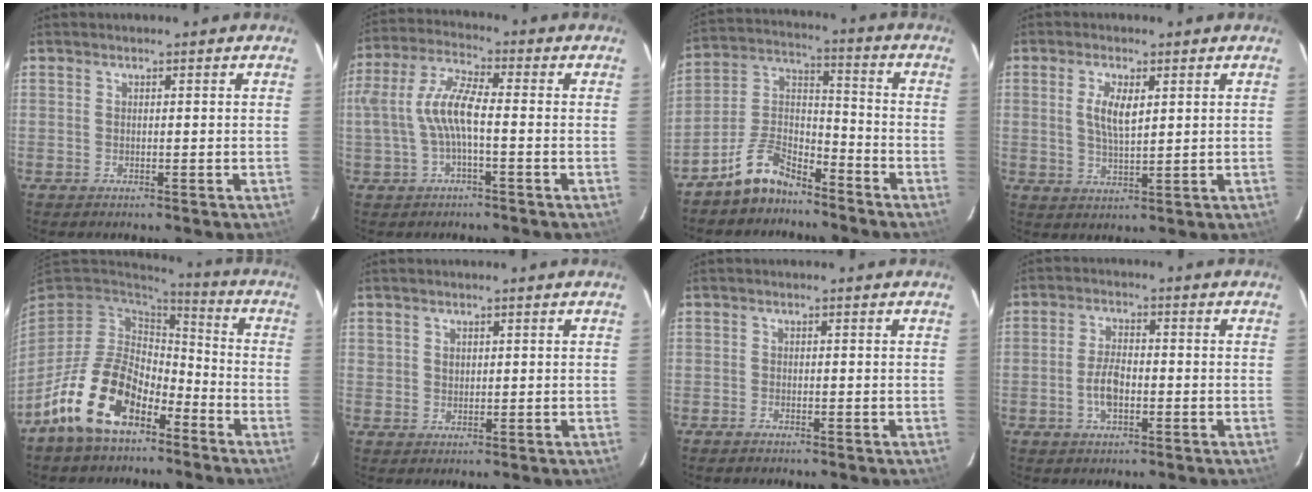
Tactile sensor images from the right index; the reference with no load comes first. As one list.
[{"total": 9.4, "force": [-1.3, 2.9, 8.8], "torque": [-0.188, 0.011, -0.022]}, {"total": 10.5, "force": [-8.1, 4.7, 4.7], "torque": [-0.106, 0.050, -0.152]}, {"total": 5.2, "force": [1.5, 2.0, 4.6], "torque": [-0.087, 0.001, 0.029]}, {"total": 16.3, "force": [-9.5, 8.9, 9.8], "torque": [-0.200, 0.004, -0.165]}, {"total": 1.6, "force": [0.6, 1.4, 0.4], "torque": [-0.003, 0.005, 0.011]}, {"total": 2.7, "force": [-2.2, 1.0, 1.3], "torque": [-0.034, -0.004, -0.042]}, {"total": 5.0, "force": [-1.6, 2.5, 4.0], "torque": [-0.084, 0.005, -0.028]}]